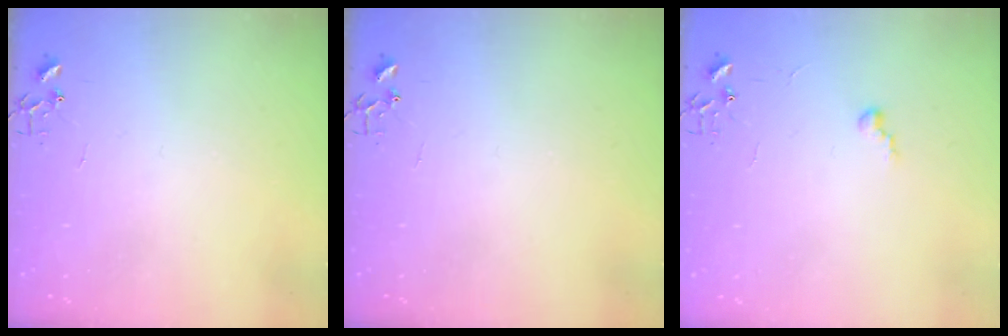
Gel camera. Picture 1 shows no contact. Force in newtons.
{"total": 0.0}
{"total": 5.7, "press": 5.7, "slide": 0.5}